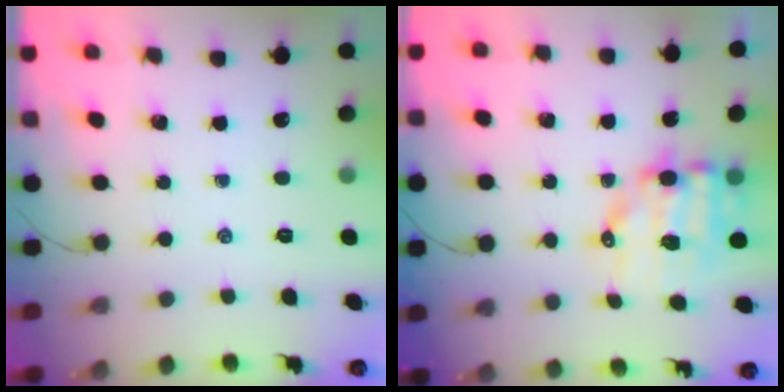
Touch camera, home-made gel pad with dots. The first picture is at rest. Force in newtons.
{"total": 9.4, "press": 9.1, "slide": 2.2}